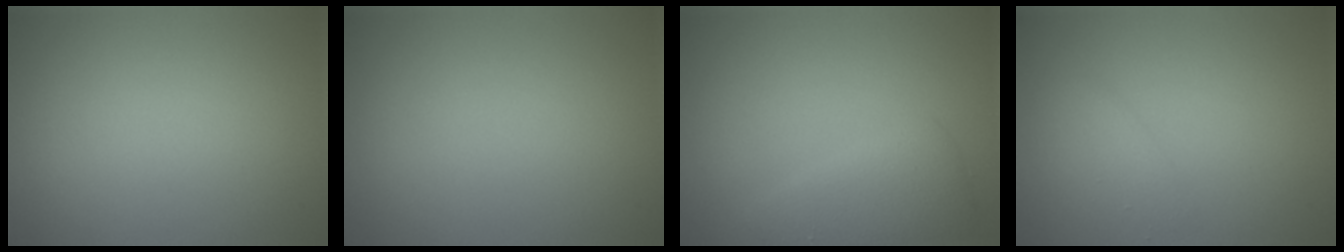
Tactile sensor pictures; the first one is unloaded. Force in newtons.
{"total": 0.0}
{"total": 2.9, "press": 2.9, "slide": 0.1}
{"total": 1.3, "press": 1.3, "slide": 0.1}